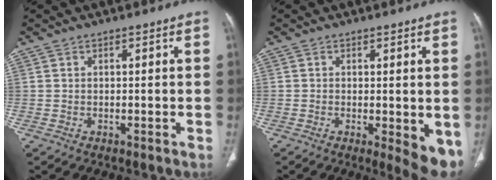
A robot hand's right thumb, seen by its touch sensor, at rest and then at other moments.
{"total": 6.8, "force": [-1.1, 2.3, 6.3], "torque": [-0.080, -0.018, -0.011]}